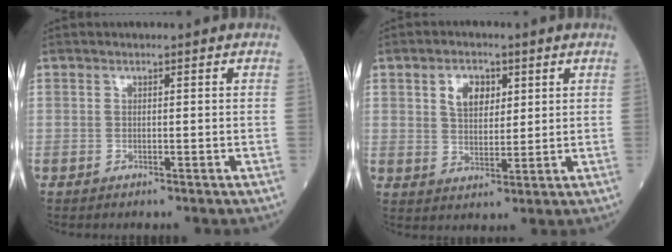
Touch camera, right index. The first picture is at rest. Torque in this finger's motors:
{"motor_torque": [0.03, 0.01, 0.10, 0.05]}